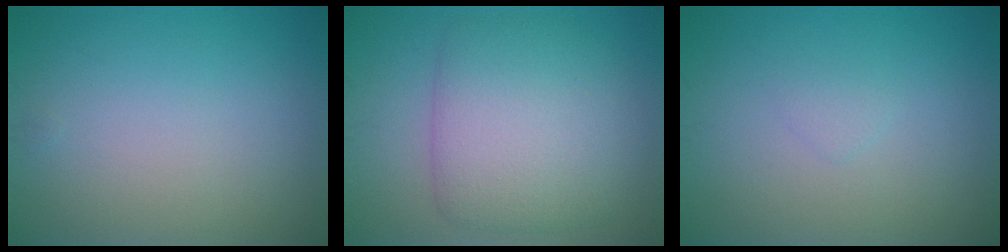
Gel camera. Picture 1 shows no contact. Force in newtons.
{"total": 7.2, "press": 7.1, "slide": 0.2}
{"total": 0.6, "press": 0.6, "slide": 0.0}